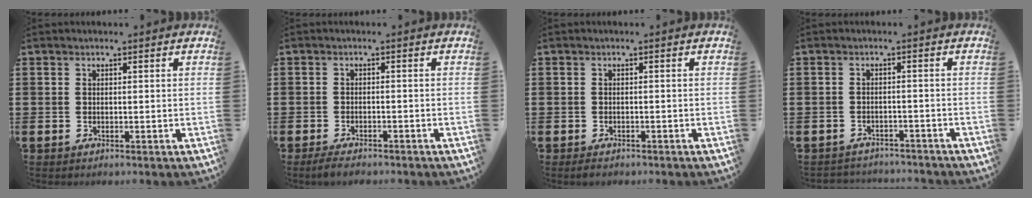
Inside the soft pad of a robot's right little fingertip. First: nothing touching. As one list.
[{"total": 1.7, "force": [-1.5, 0.3, 0.8], "torque": [-0.016, 0.003, -0.029]}, {"total": 0.7, "force": [-0.5, 0.3, 0.4], "torque": [-0.008, 0.001, -0.011]}, {"total": 1.8, "force": [-1.7, 0.1, -0.3], "torque": [-0.002, 0.002, -0.040]}]